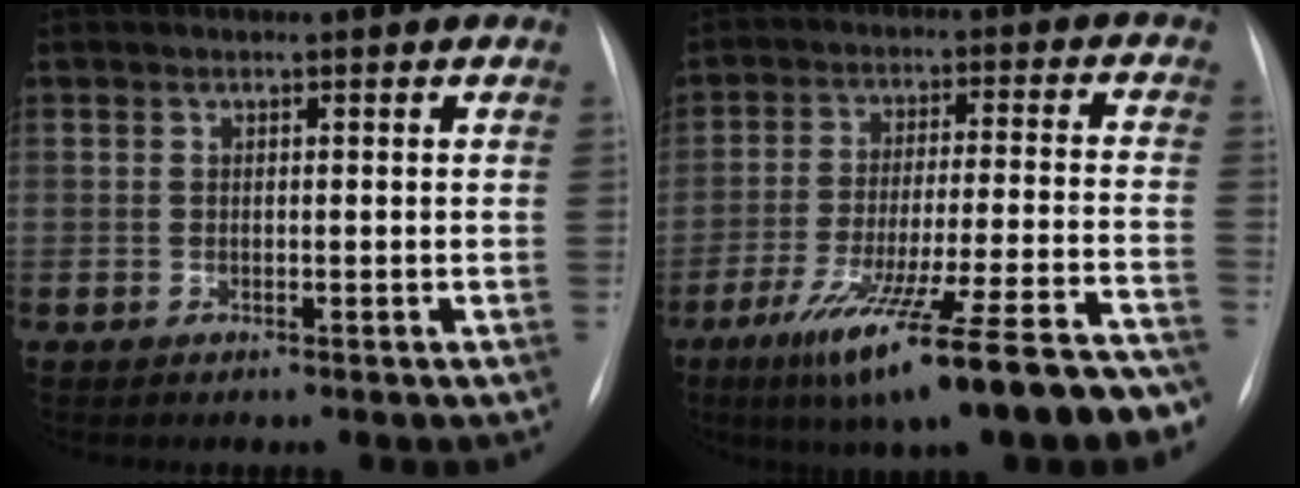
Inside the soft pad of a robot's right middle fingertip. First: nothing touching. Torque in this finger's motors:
{"motor_torque": [1.27, -0.87, 0.57, 0.19]}